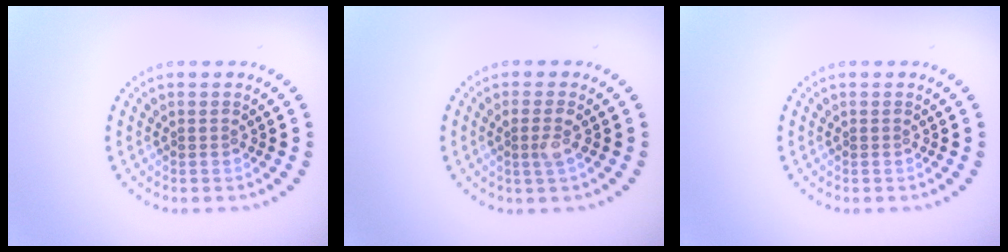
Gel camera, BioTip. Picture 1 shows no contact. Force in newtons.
{"total": 1.6, "press": 1.3, "slide": 0.8}
{"total": 0.0}